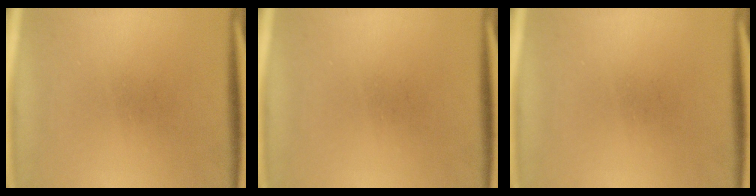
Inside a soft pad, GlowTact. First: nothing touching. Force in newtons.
{"total": 0.0}
{"total": 0.0}